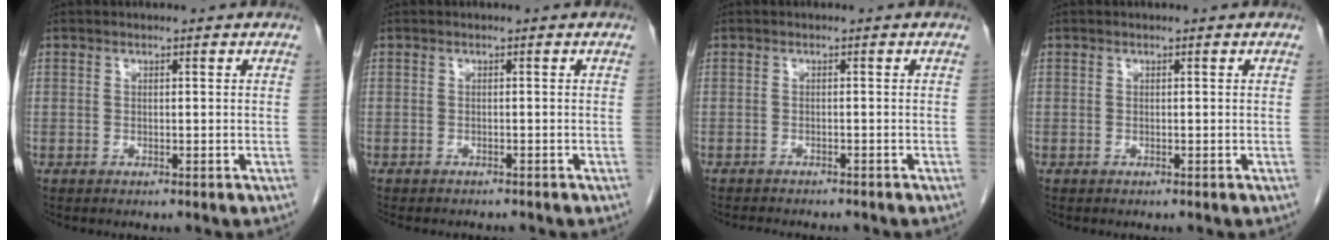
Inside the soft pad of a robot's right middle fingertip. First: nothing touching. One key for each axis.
{"total": 5.4, "fx": -4.8, "fy": 1.6, "fz": 1.9, "tx": -0.020, "ty": -0.004, "tz": -0.063}
{"total": 5.2, "fx": -4.7, "fy": 1.4, "fz": 1.9, "tx": -0.025, "ty": -0.005, "tz": -0.061}
{"total": 0.0}